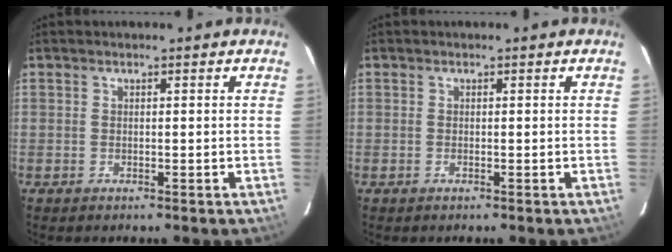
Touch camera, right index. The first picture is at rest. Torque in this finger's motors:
{"motor_torque": [-0.16, -0.10, 0.00, 0.00]}